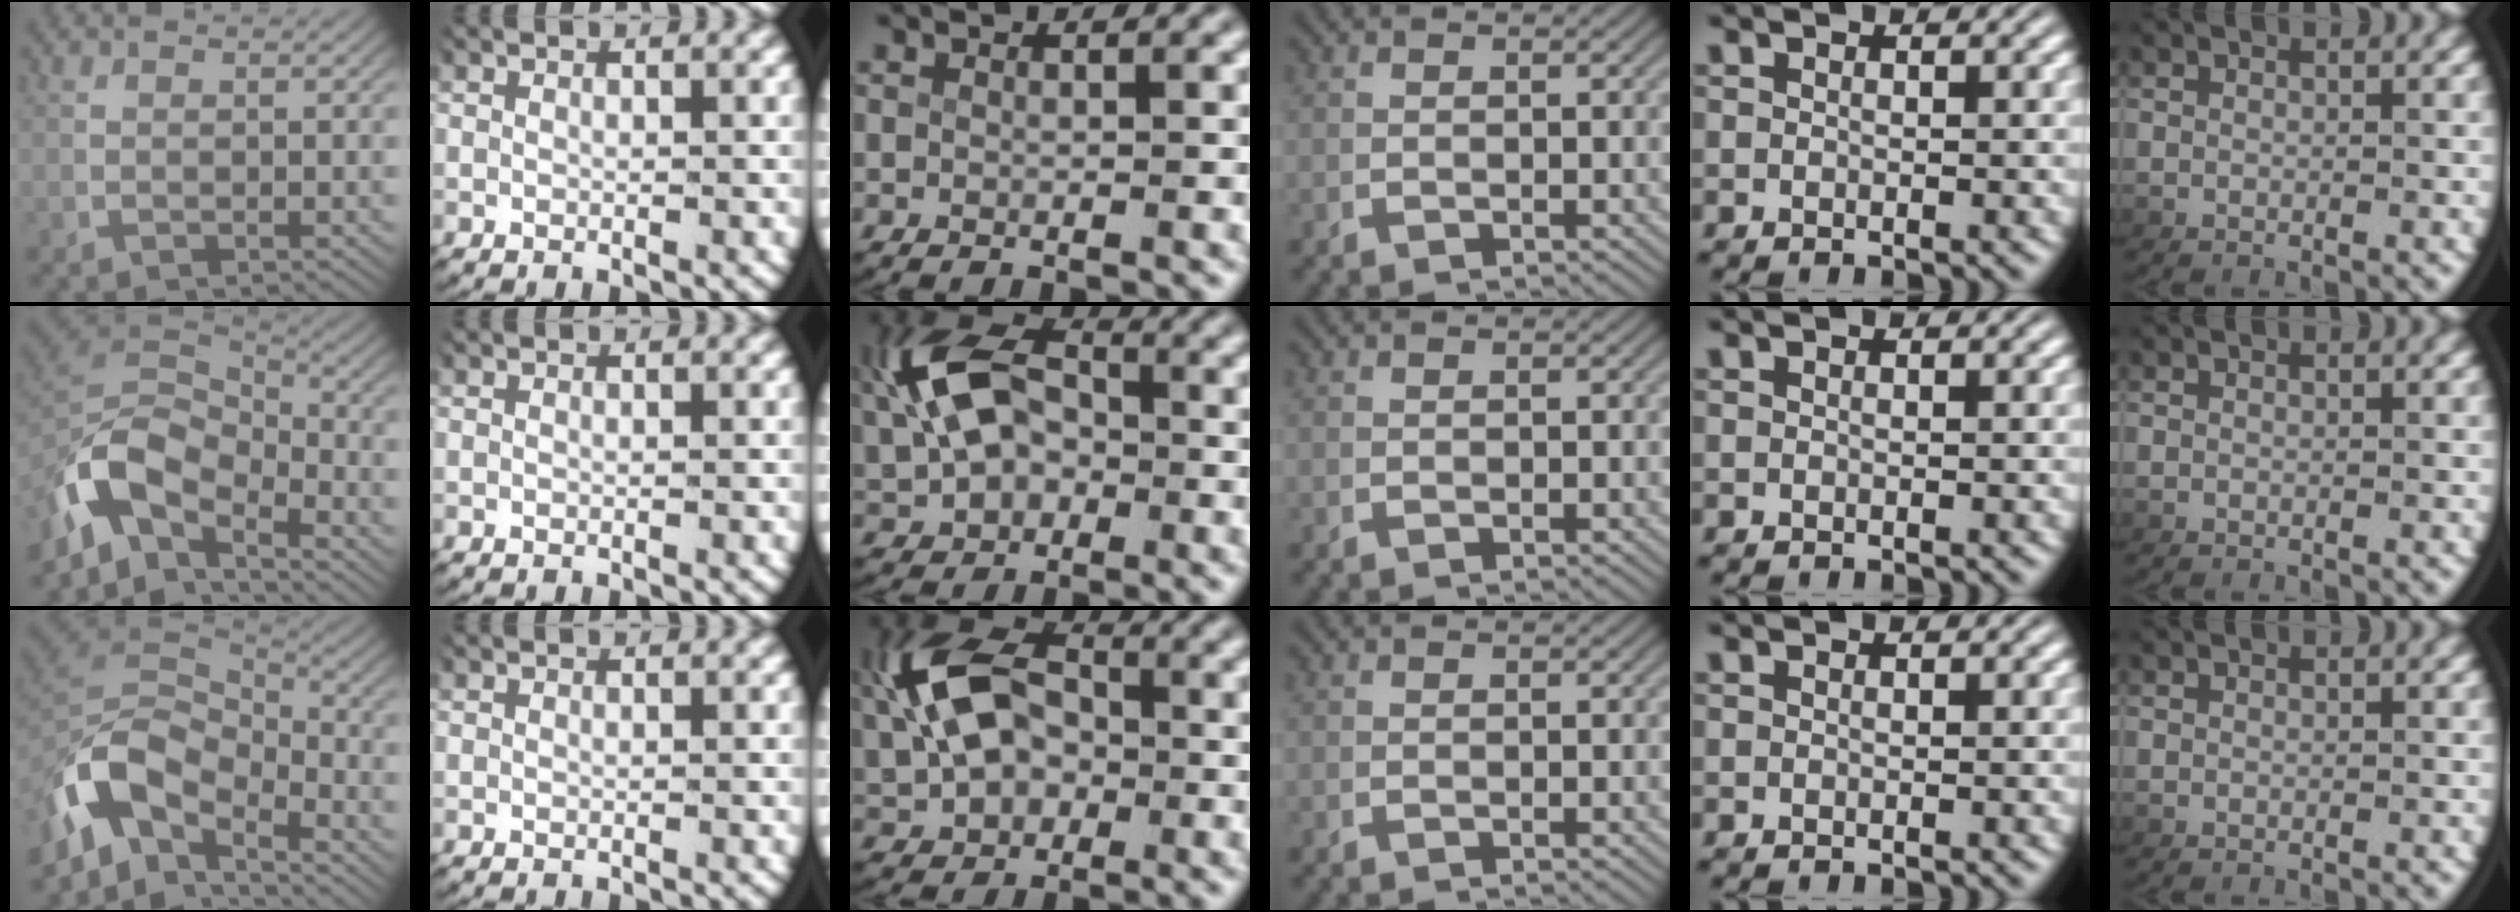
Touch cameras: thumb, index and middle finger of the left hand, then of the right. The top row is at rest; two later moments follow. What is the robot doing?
{"motion": "lift_and_place", "object": "fork"}